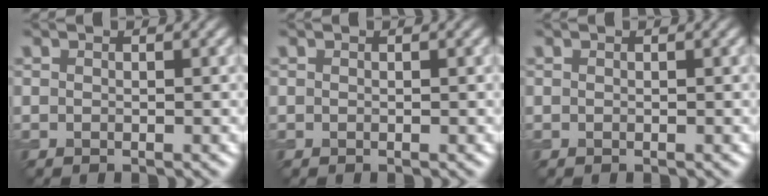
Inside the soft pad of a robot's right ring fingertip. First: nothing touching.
{"total": 0.0}
{"total": 0.0}